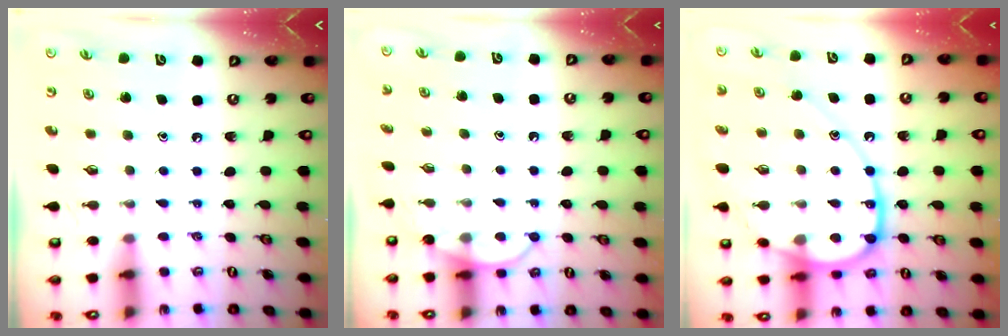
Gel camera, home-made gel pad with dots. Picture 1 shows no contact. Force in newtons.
{"total": 7.4, "press": 7.4, "slide": 0.5}
{"total": 17.5, "press": 17.4, "slide": 1.7}